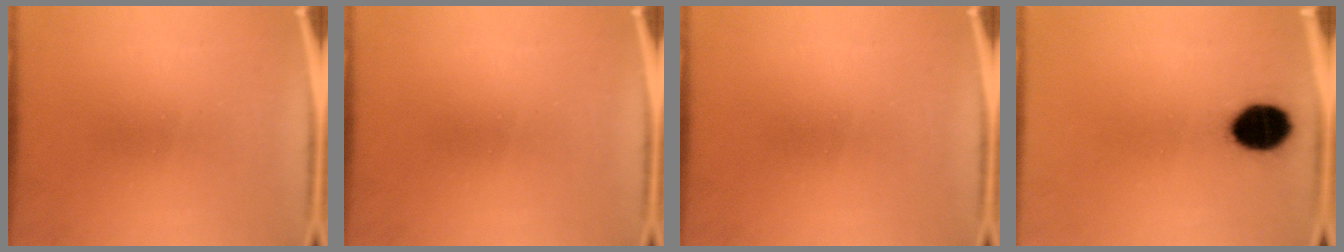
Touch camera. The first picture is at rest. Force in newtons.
{"total": 0.0}
{"total": 0.0}
{"total": 10.4}